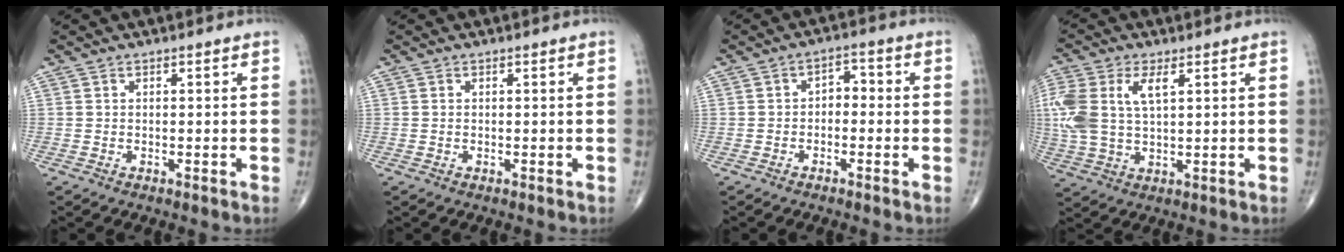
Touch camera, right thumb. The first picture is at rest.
{"total": 0.0}
{"total": 3.3, "force": [-0.7, 2.3, 2.3], "torque": [-0.021, 0.022, -0.022]}
{"total": 12.8, "force": [3.3, 6.7, 10.4], "torque": [-0.257, 0.012, 0.070]}